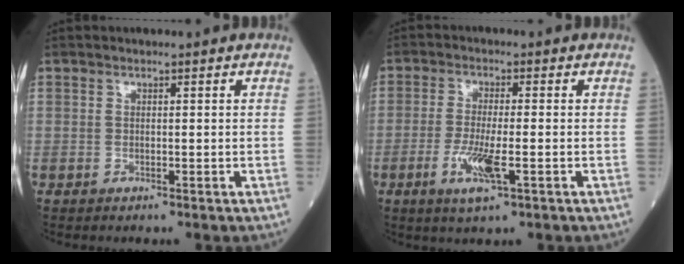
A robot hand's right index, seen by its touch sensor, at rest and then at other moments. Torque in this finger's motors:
{"motor_torque": [0.23, -0.02, 0.14, 0.09]}